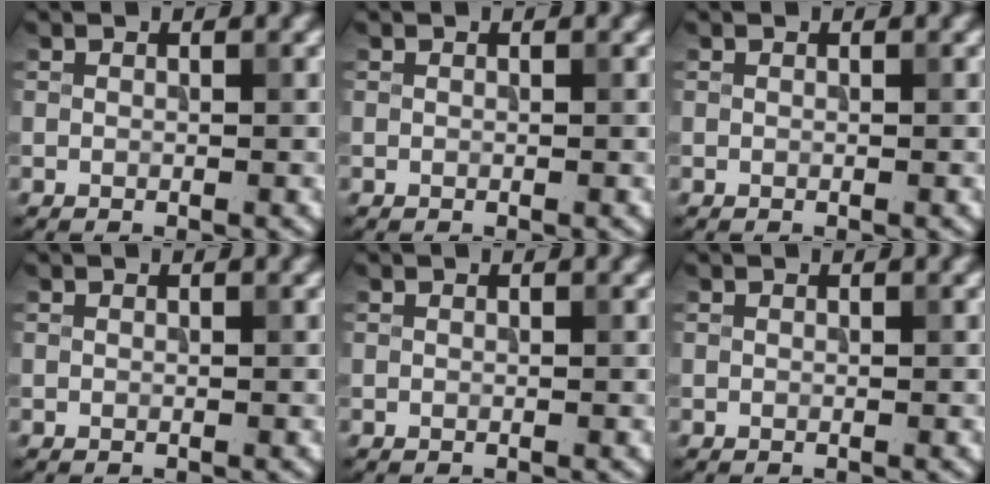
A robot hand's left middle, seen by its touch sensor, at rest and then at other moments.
{"total": 0.0}
{"total": 0.0}
{"total": 0.0}
{"total": 0.0}
{"total": 0.0}